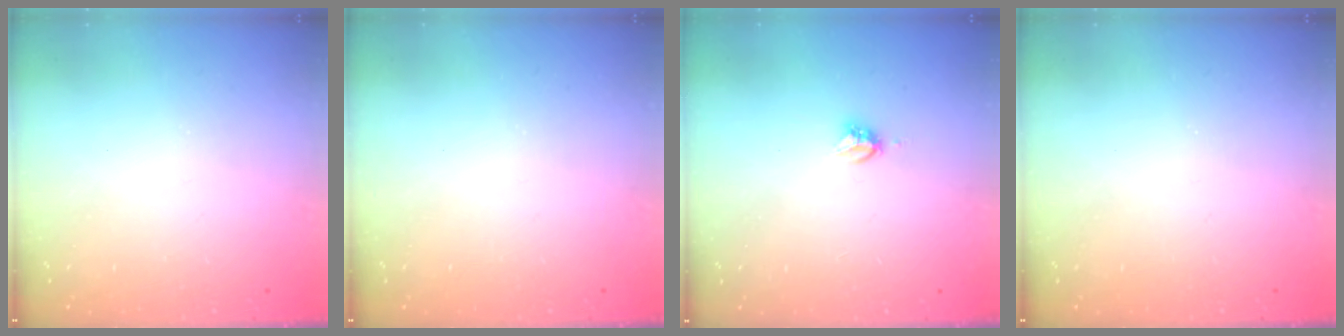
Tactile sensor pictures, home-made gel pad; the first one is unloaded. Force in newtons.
{"total": 0.0}
{"total": 3.8, "press": 3.8, "slide": 0.1}
{"total": 0.0}